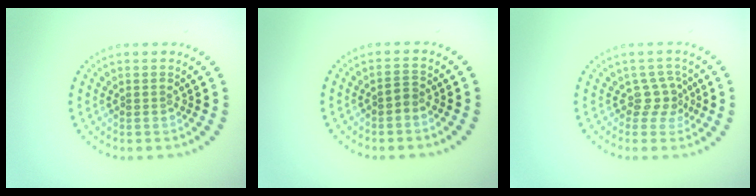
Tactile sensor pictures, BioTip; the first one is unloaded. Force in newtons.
{"total": 0.9, "press": 0.7, "slide": 0.5}
{"total": 2.2, "press": 1.5, "slide": 1.6}